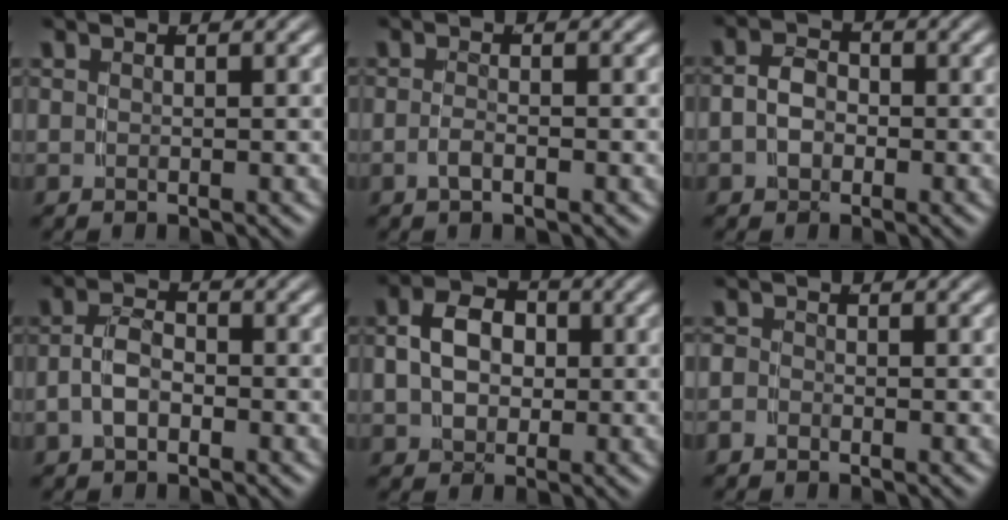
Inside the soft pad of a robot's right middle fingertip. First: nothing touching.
{"total": 1.2, "force": [-1.0, -0.2, 0.6], "torque": [-0.014, -0.004, -0.017]}
{"total": 3.8, "force": [-0.8, 3.1, 2.0], "torque": [-0.050, -0.014, -0.012]}
{"total": 3.3, "force": [-1.2, 2.1, 2.2], "torque": [-0.053, -0.009, -0.017]}
{"total": 5.4, "force": [0.1, 4.2, 3.4], "torque": [-0.063, -0.013, 0.008]}
{"total": 1.4, "force": [-0.9, 0.9, 0.3], "torque": [-0.013, -0.011, -0.016]}